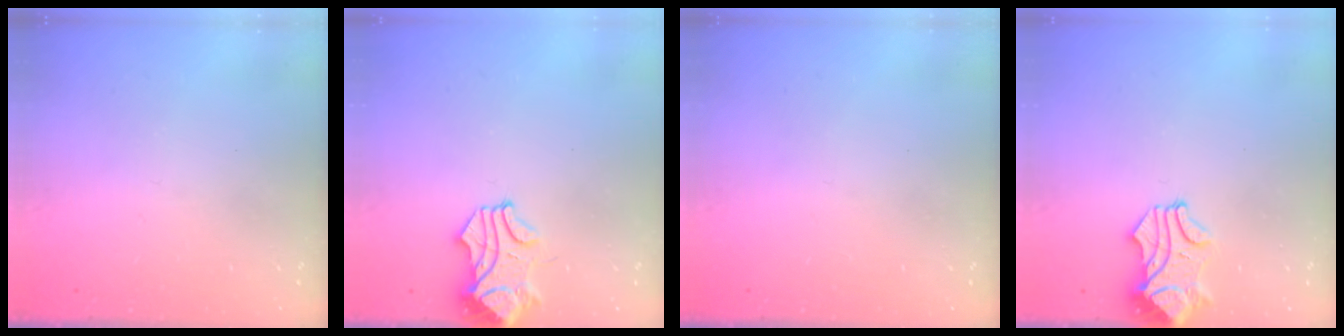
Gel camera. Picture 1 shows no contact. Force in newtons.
{"total": 1.6, "press": 1.4, "slide": 0.8}
{"total": 0.0}
{"total": 0.0}